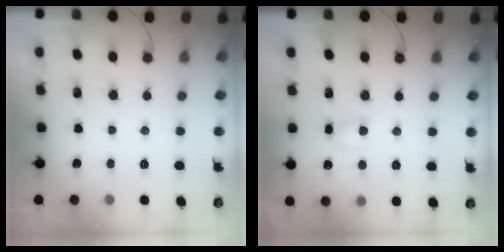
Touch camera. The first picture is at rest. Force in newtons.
{"total": 4.0, "press": 3.7, "slide": 1.3}